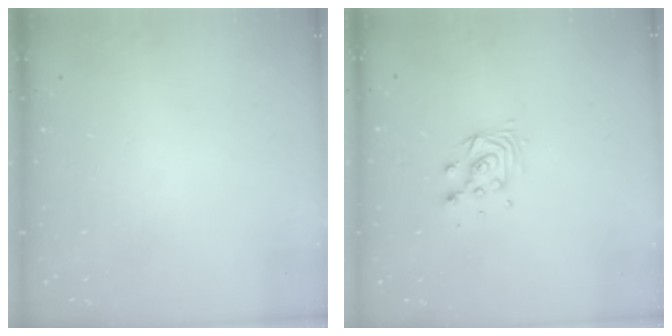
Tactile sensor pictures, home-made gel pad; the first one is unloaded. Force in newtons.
{"total": 5.2, "press": 5.2, "slide": 0.2}